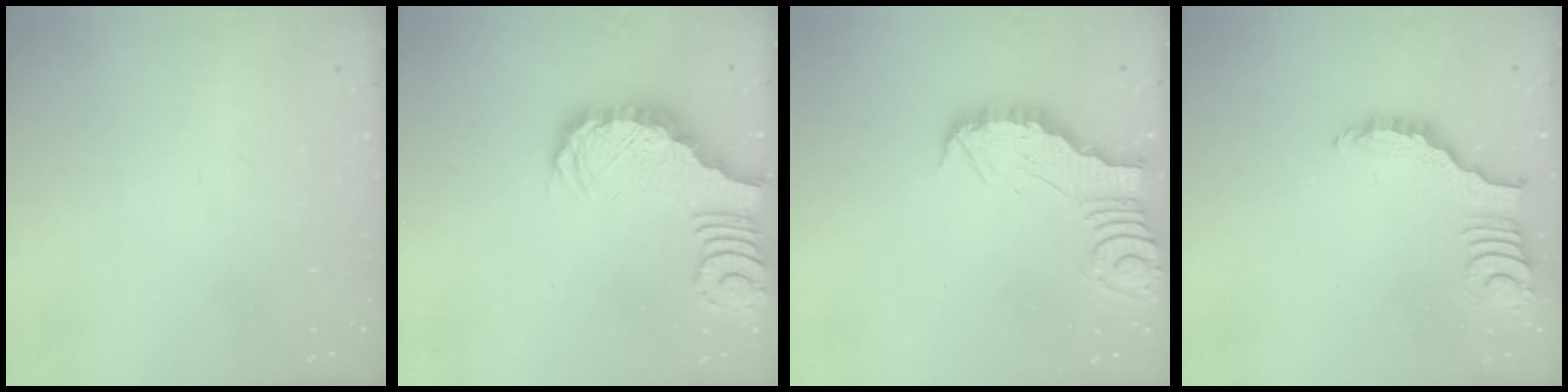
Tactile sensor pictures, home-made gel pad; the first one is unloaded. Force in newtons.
{"total": 2.6, "press": 2.5, "slide": 0.5}
{"total": 2.7, "press": 2.7, "slide": 0.1}
{"total": 2.0, "press": 2.0, "slide": 0.2}